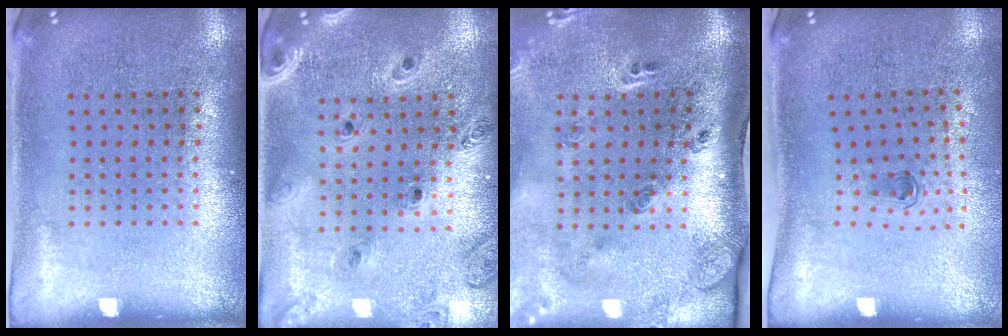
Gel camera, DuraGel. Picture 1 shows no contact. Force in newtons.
{"total": 1.3, "press": 1.3, "slide": 0.2}
{"total": 3.0, "press": 1.9, "slide": 2.4}
{"total": 0.6, "press": 0.3, "slide": 0.5}